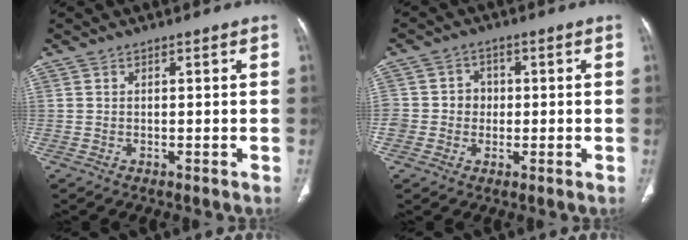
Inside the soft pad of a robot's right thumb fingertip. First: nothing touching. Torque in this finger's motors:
{"motor_torque": [0.36, 0.28, 0.37, 0.08, -0.02]}